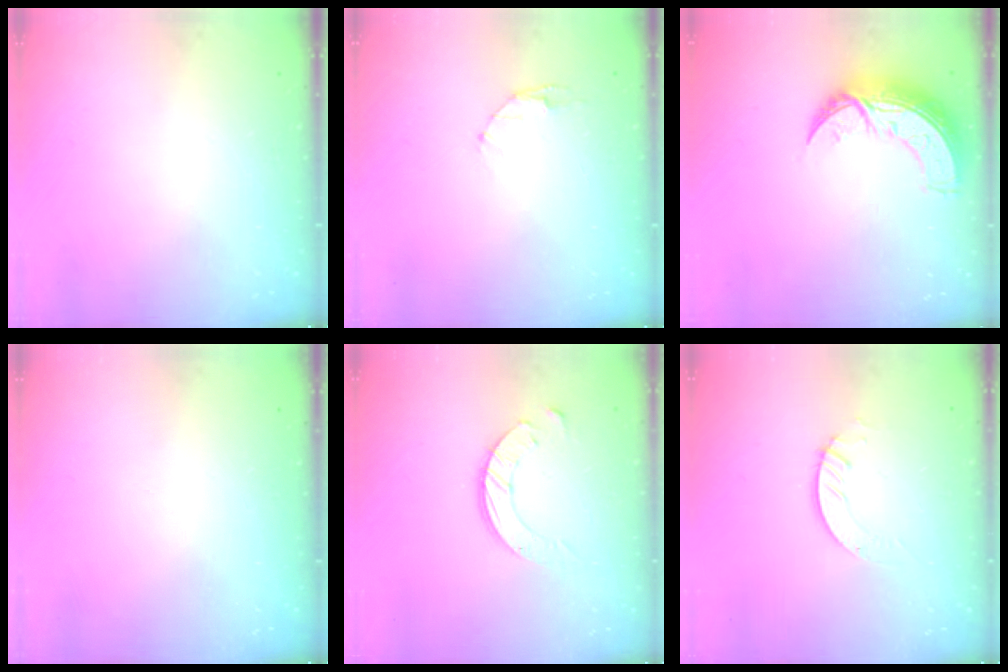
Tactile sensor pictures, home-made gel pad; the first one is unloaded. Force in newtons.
{"total": 2.9, "press": 2.9, "slide": 0.4}
{"total": 11.0, "press": 10.9, "slide": 0.8}
{"total": 0.0}
{"total": 9.7, "press": 9.6, "slide": 0.8}
{"total": 3.6, "press": 3.6, "slide": 0.1}